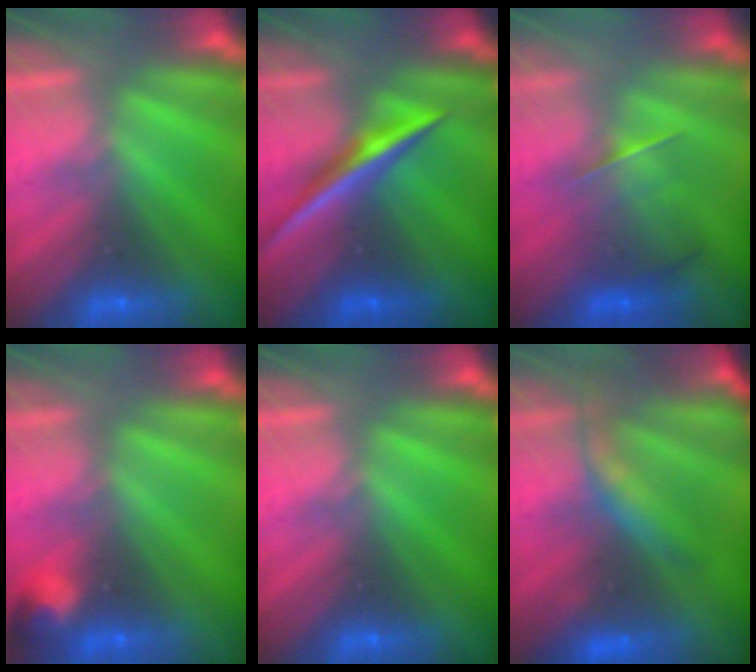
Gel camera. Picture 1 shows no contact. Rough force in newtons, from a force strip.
{"total": 1.9}
{"total": 2.1}
{"total": 2.8}
{"total": 0.0}
{"total": 7.4}